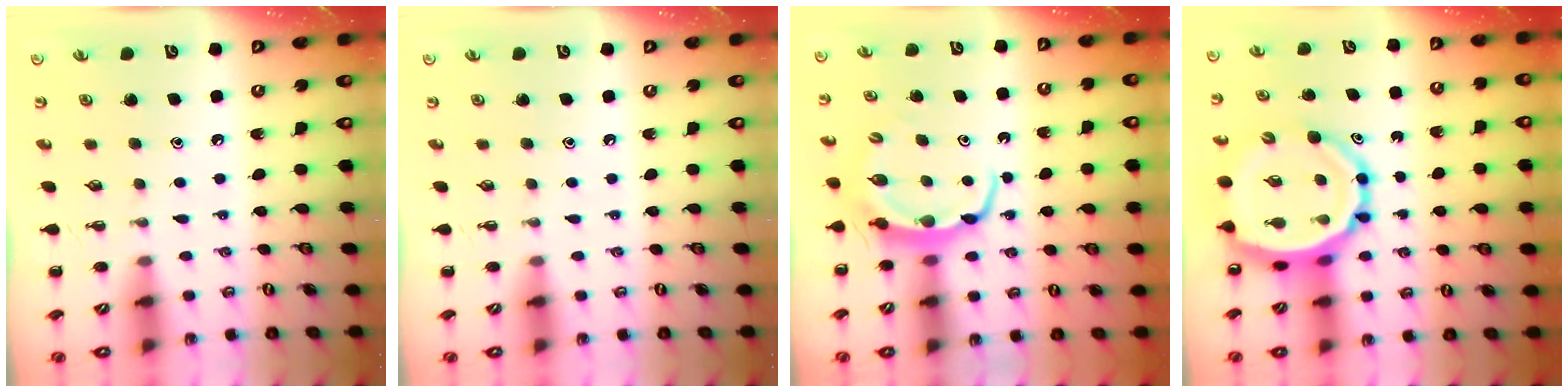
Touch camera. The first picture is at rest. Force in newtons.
{"total": 0.0}
{"total": 5.9, "press": 5.9, "slide": 0.5}
{"total": 13.7, "press": 13.1, "slide": 4.1}